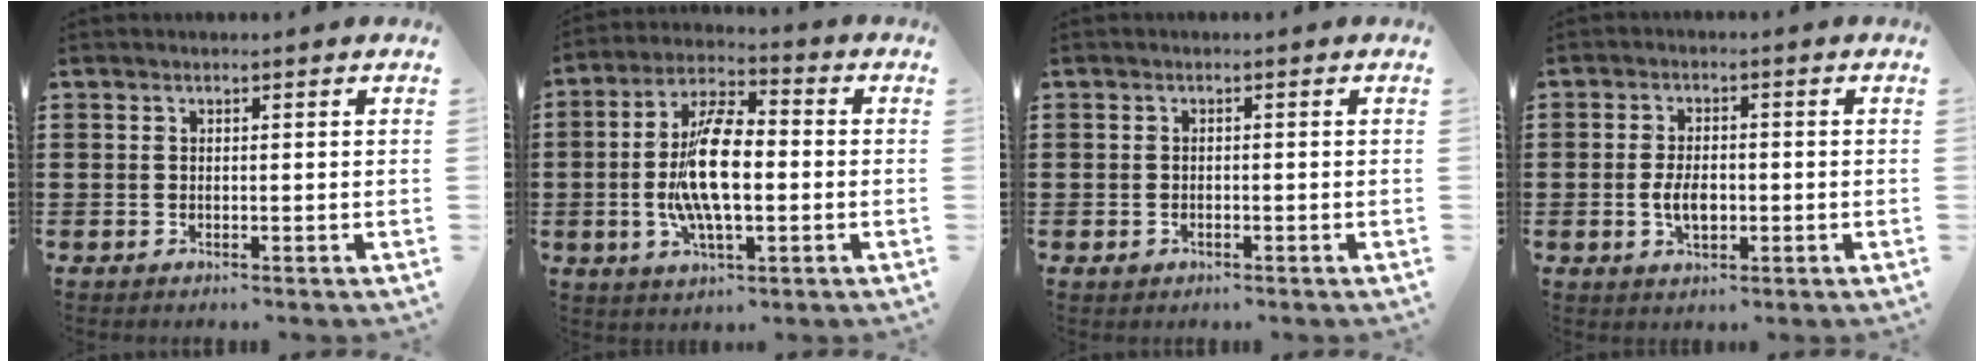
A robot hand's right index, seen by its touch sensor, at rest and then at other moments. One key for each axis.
{"total": 12.1, "fx": -1.1, "fy": 4.8, "fz": 11.0, "tx": -0.230, "ty": -0.002, "tz": -0.022}
{"total": 0.8, "fx": -0.5, "fy": 0.5, "fz": 0.4, "tx": -0.009, "ty": 0.000, "tz": -0.012}
{"total": 4.4, "fx": -0.7, "fy": 2.3, "fz": 3.7, "tx": -0.082, "ty": -0.003, "tz": -0.015}